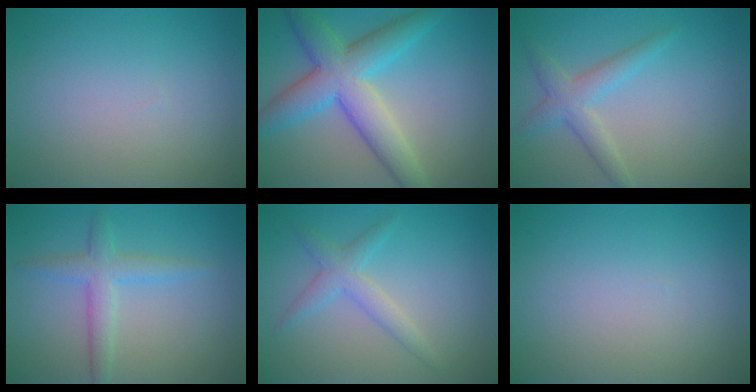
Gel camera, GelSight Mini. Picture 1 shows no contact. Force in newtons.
{"total": 7.5, "press": 7.5, "slide": 0.1}
{"total": 2.8, "press": 2.8, "slide": 0.1}
{"total": 2.7, "press": 2.7, "slide": 0.1}
{"total": 2.4, "press": 2.4, "slide": 0.2}
{"total": 0.0}